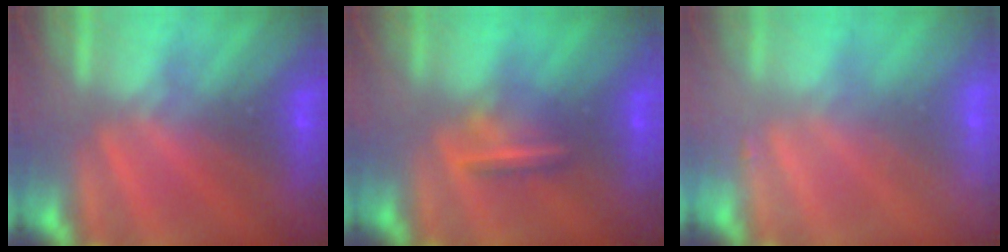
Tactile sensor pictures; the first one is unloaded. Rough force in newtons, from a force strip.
{"total": 7.2}
{"total": 2.3}